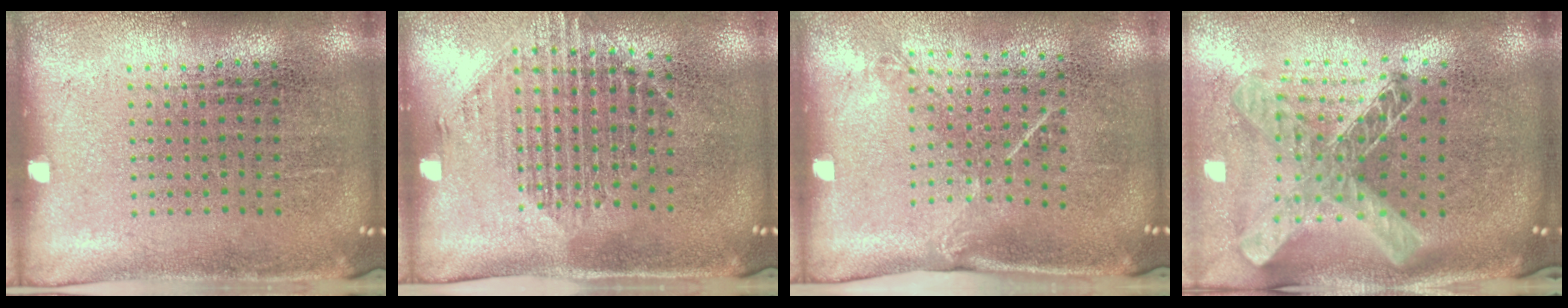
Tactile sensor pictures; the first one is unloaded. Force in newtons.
{"total": 1.6, "press": 1.3, "slide": 0.9}
{"total": 1.5, "press": 1.0, "slide": 1.1}
{"total": 2.1, "press": 1.6, "slide": 1.4}